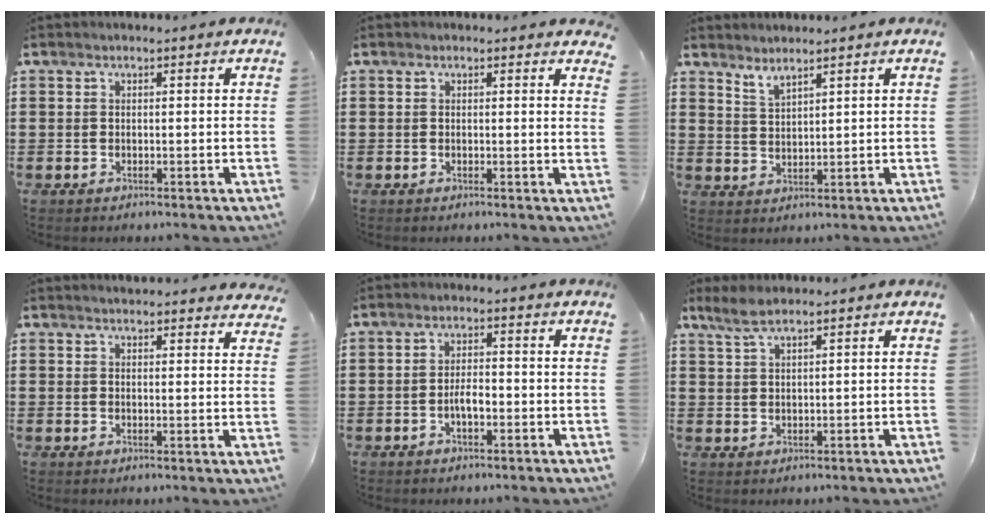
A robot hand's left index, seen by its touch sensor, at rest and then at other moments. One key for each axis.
{"total": 0.9, "fx": 0.8, "fy": 0.1, "fz": 0.4, "tx": -0.001, "ty": -0.003, "tz": 0.013}
{"total": 2.5, "fx": 2.4, "fy": 0.1, "fz": 0.8, "tx": -0.022, "ty": -0.002, "tz": 0.045}
{"total": 2.5, "fx": 2.4, "fy": -0.1, "fz": 0.0, "tx": -0.007, "ty": -0.006, "tz": 0.047}
{"total": 3.1, "fx": -1.0, "fy": 1.1, "fz": 2.7, "tx": -0.058, "ty": 0.003, "tz": -0.021}
{"total": 3.2, "fx": 2.4, "fy": 0.6, "fz": 2.0, "tx": -0.045, "ty": 0.002, "tz": 0.046}